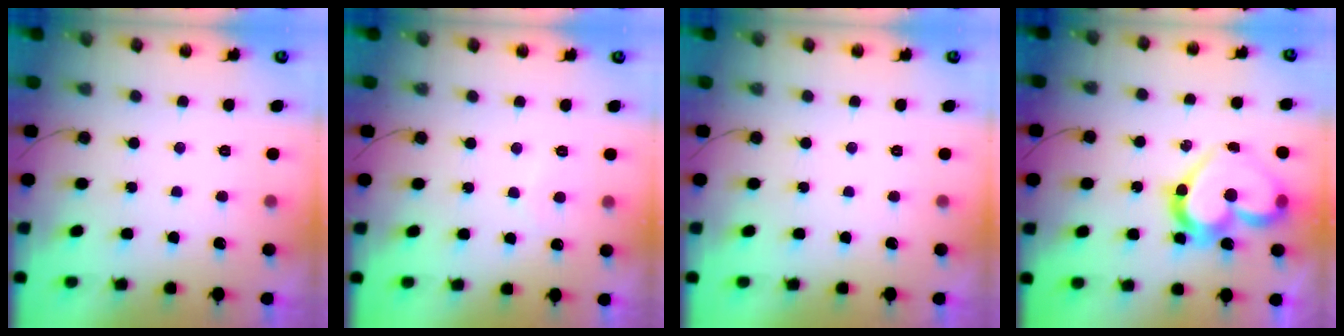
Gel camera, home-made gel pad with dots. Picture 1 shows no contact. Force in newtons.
{"total": 3.4, "press": 3.4, "slide": 0.2}
{"total": 0.0}
{"total": 16.6, "press": 16.4, "slide": 2.1}